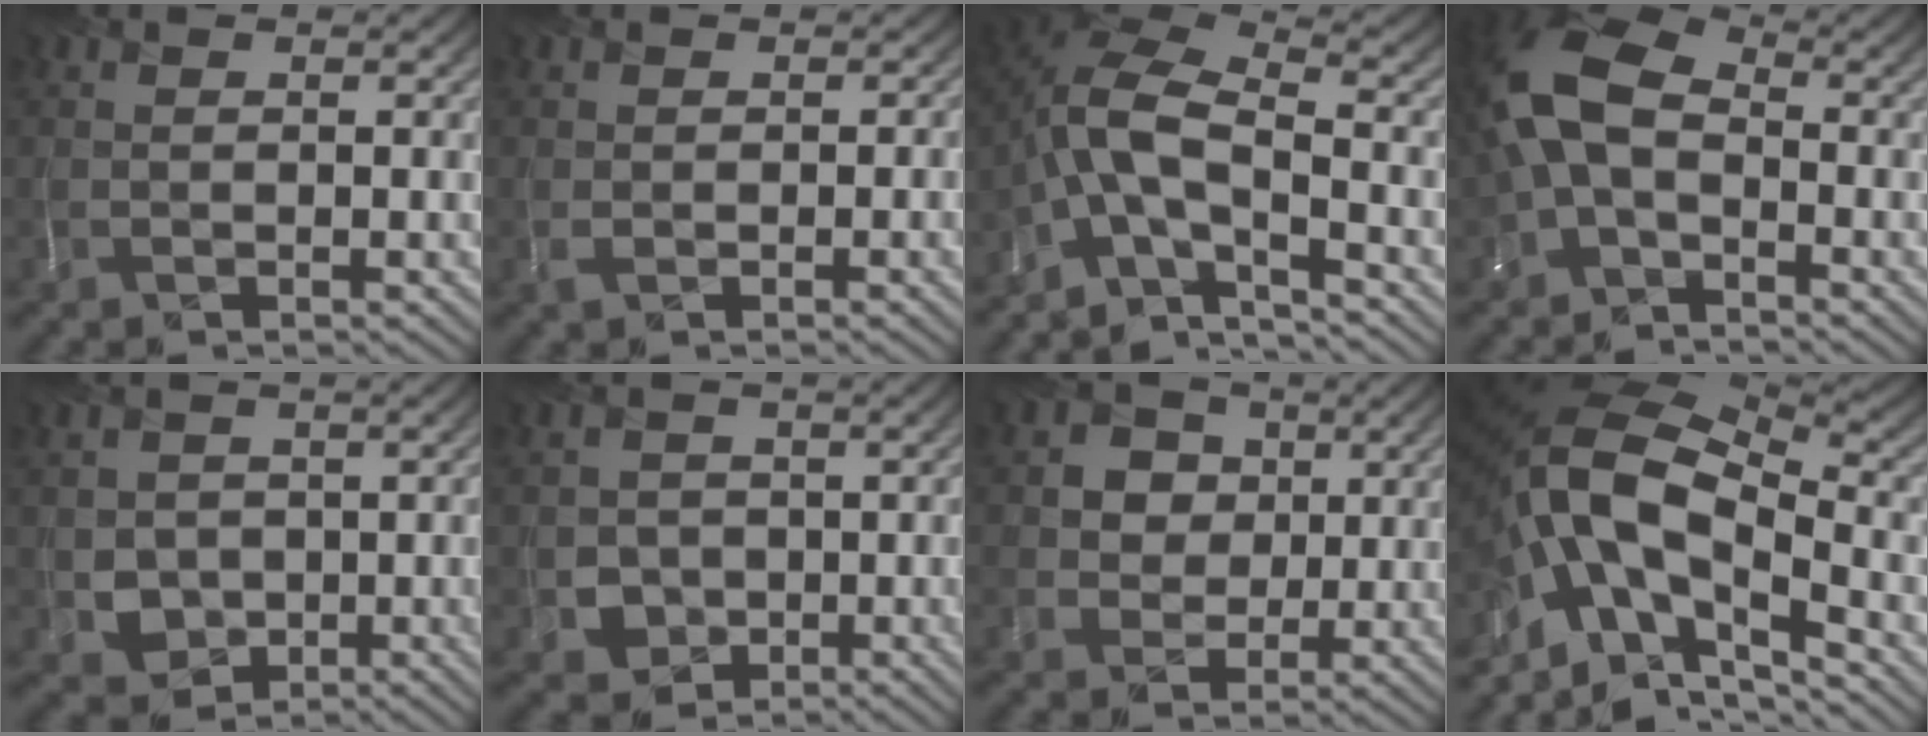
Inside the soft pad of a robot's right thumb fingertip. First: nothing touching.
{"total": 0.9, "force": [-0.2, 0.7, 0.4], "torque": [-0.009, -0.005, 0.001]}
{"total": 10.2, "force": [-4.5, 4.1, 8.3], "torque": [-0.164, -0.003, -0.090]}
{"total": 9.2, "force": [-0.7, 5.6, 7.3], "torque": [-0.185, 0.010, -0.030]}
{"total": 4.2, "force": [-0.6, 4.1, 0.8], "torque": [-0.030, -0.023, -0.007]}
{"total": 3.7, "force": [-1.3, 3.5, 0.2], "torque": [-0.005, -0.015, -0.021]}
{"total": 4.6, "force": [1.0, 4.3, 1.1], "torque": [-0.040, -0.004, 0.013]}
{"total": 15.5, "force": [-3.6, 8.4, 12.5], "torque": [-0.261, -0.007, -0.059]}